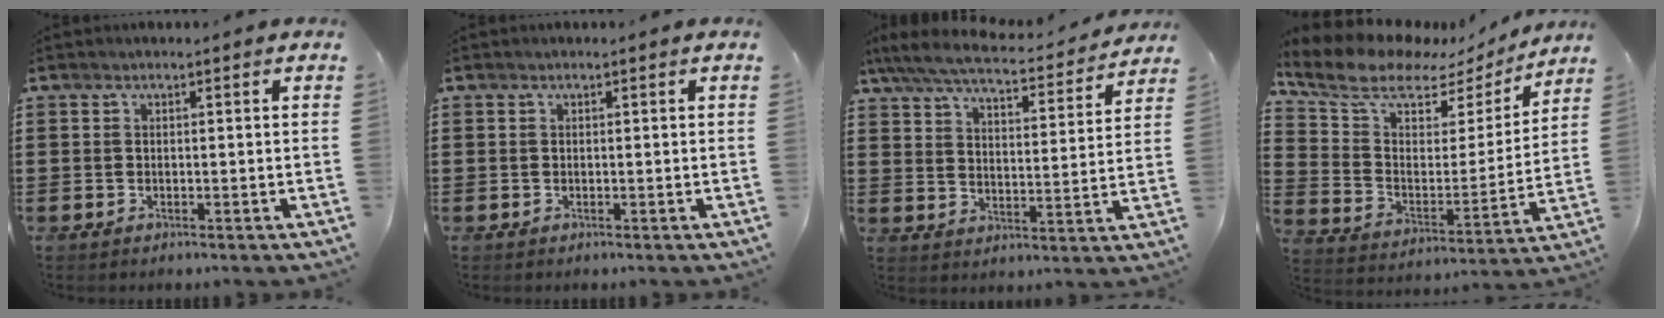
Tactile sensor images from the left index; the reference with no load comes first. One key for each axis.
{"total": 0.0}
{"total": 6.7, "fx": 6.1, "fy": 0.6, "fz": 2.8, "tx": -0.082, "ty": -0.038, "tz": 0.103}
{"total": 9.7, "fx": 7.9, "fy": 4.1, "fz": 3.9, "tx": -0.110, "ty": -0.044, "tz": 0.135}